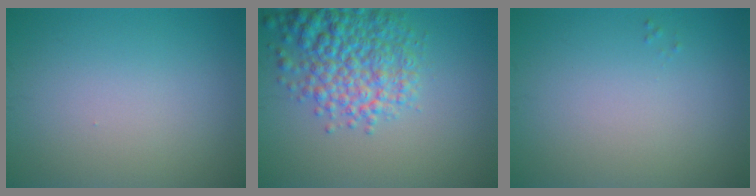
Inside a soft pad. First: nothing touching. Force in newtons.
{"total": 6.4, "press": 6.4, "slide": 0.3}
{"total": 0.0}